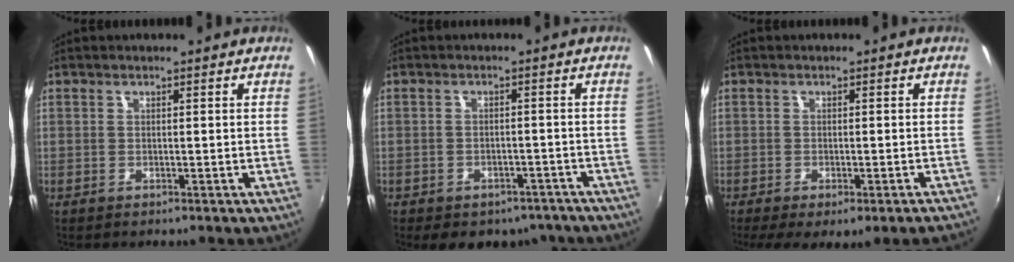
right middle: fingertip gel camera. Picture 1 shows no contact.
{"total": 11.3, "force": [-8.3, 6.3, 4.5], "torque": [-0.097, -0.005, -0.095]}
{"total": 6.8, "force": [-4.7, 1.2, 4.8], "torque": [-0.083, -0.033, -0.063]}